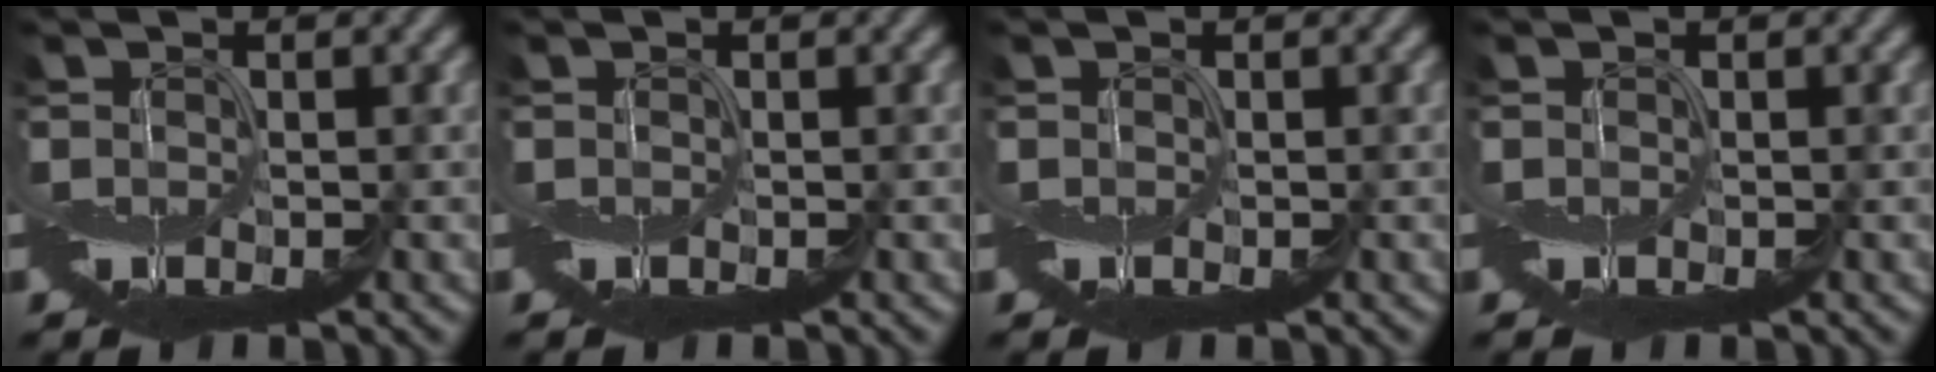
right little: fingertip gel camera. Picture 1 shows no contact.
{"total": 0.0}
{"total": 0.0}
{"total": 0.0}